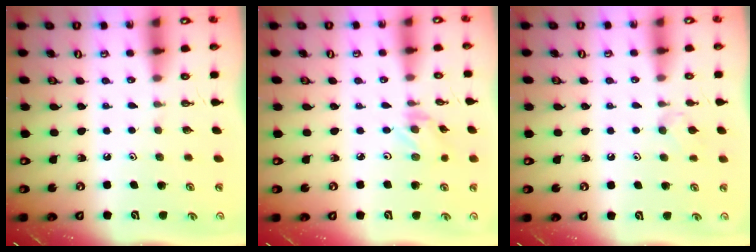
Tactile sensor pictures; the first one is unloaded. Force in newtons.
{"total": 1.1, "press": 1.0, "slide": 0.4}
{"total": 4.3, "press": 4.2, "slide": 0.9}